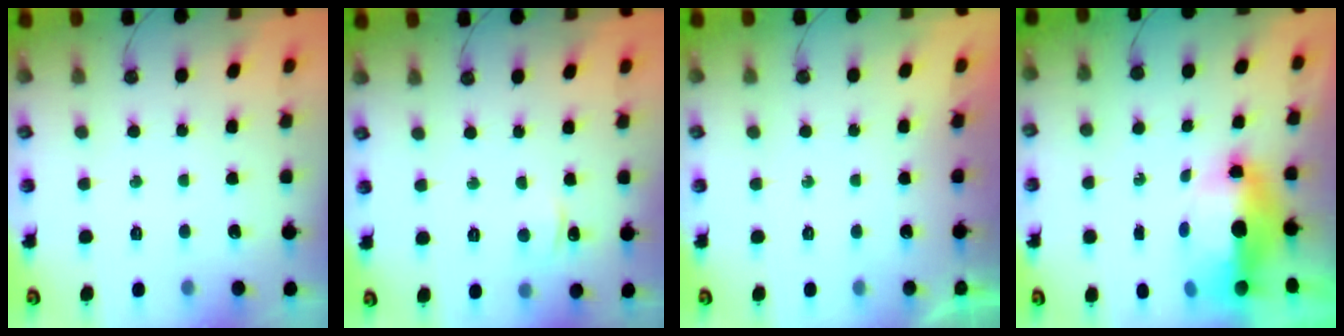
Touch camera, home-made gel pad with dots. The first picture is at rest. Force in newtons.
{"total": 1.6, "press": 1.5, "slide": 0.2}
{"total": 0.0}
{"total": 9.9, "press": 9.7, "slide": 1.8}